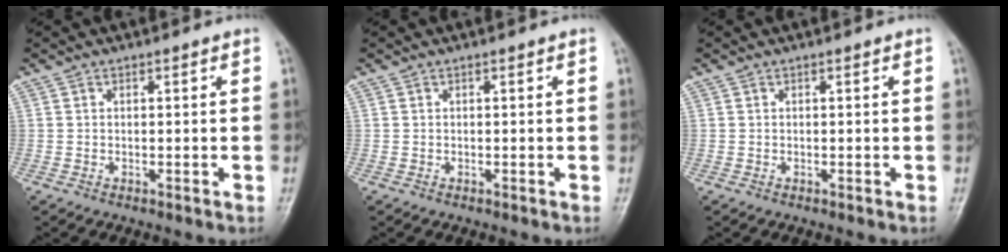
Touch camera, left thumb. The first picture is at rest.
{"total": 0.0}
{"total": 0.0}